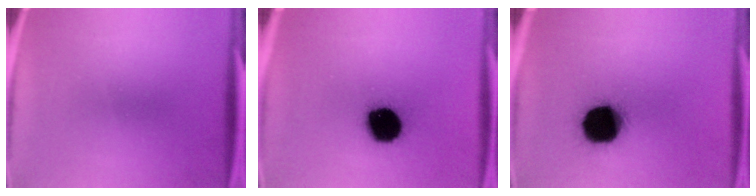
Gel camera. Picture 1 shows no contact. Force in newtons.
{"total": 15.9}
{"total": 18.5}